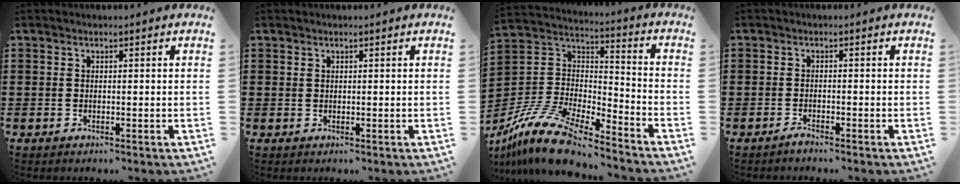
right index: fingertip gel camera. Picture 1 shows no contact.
{"total": 0.5, "force": [0.4, 0.4, 0.0], "torque": [-0.002, 0.001, 0.008]}
{"total": 14.2, "force": [-11.9, 3.8, 6.8], "torque": [-0.147, 0.040, -0.232]}
{"total": 1.1, "force": [-1.0, 0.1, 0.4], "torque": [-0.010, -0.004, -0.019]}